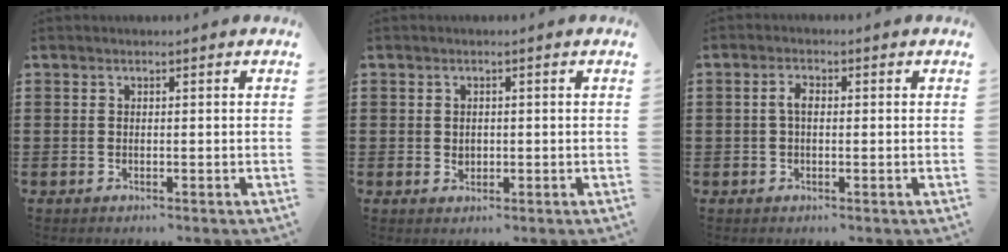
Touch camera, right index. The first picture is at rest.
{"total": 1.1, "force": [0.1, 1.0, 0.6], "torque": [-0.013, 0.007, 0.000]}
{"total": 2.4, "force": [0.0, 1.1, 2.2], "torque": [-0.050, 0.001, -0.003]}